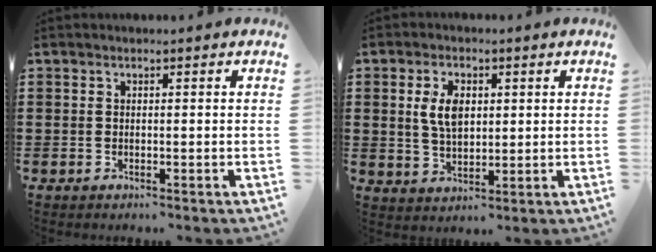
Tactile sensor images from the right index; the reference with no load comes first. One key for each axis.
{"total": 5.7, "fx": 1.3, "fy": 3.3, "fz": 4.5, "tx": -0.104, "ty": 0.010, "tz": 0.019}